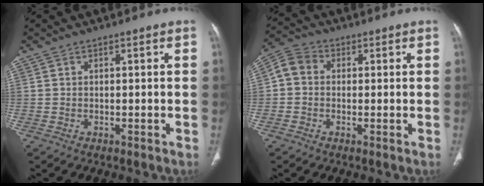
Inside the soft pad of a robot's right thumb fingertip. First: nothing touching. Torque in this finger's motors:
{"motor_torque": [0.08, 0.03, 0.36, -0.36, 0.02]}